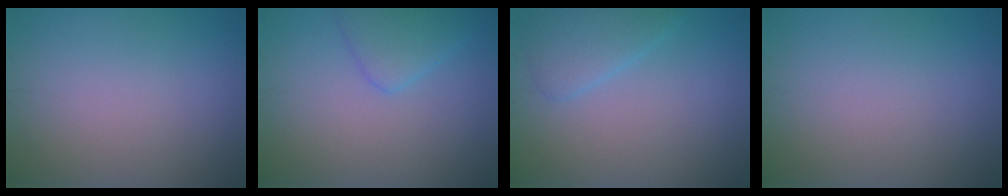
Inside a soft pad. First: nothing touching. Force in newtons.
{"total": 2.8, "press": 2.8, "slide": 0.1}
{"total": 2.6, "press": 2.6, "slide": 0.1}
{"total": 0.0}